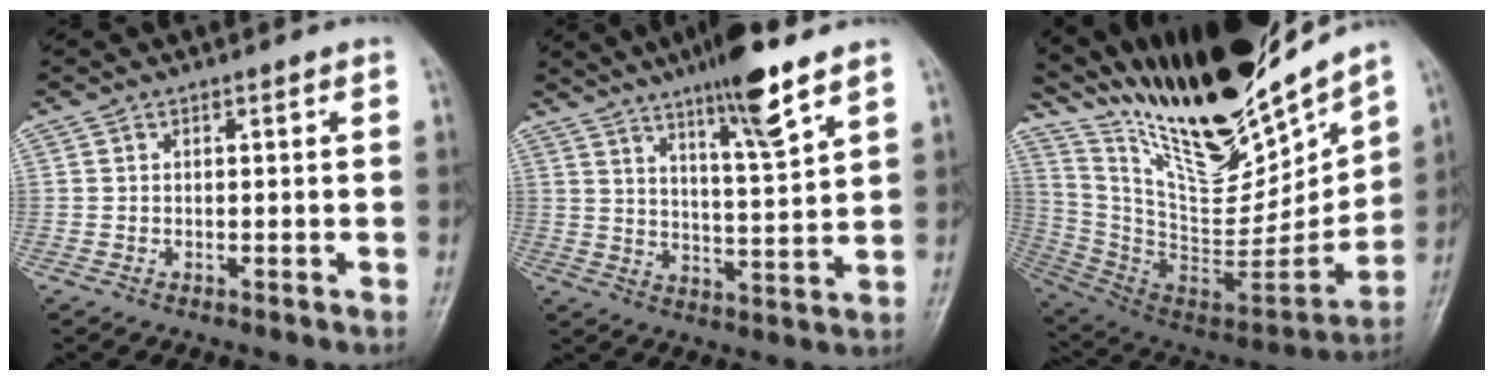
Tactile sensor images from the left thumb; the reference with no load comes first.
{"total": 11.5, "force": [7.7, 1.1, 8.5], "torque": [-0.136, -0.044, 0.129]}
{"total": 28.5, "force": [23.5, 6.9, 14.5], "torque": [-0.208, -0.119, 0.406]}